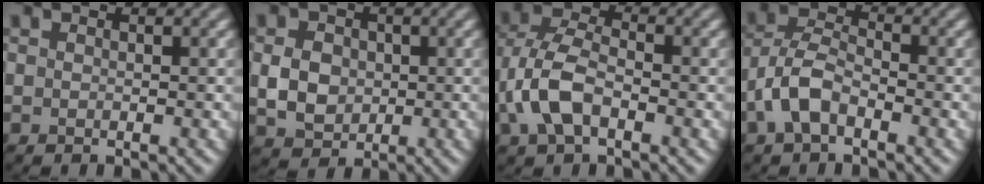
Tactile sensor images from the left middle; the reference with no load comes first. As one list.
[{"total": 3.9, "force": [0.1, 3.2, 2.2], "torque": [-0.048, -0.003, 0.002]}, {"total": 5.8, "force": [-1.6, 3.3, 4.4], "torque": [-0.109, 0.007, -0.041]}, {"total": 4.2, "force": [-1.8, 2.3, 3.1], "torque": [-0.065, 0.011, -0.045]}]